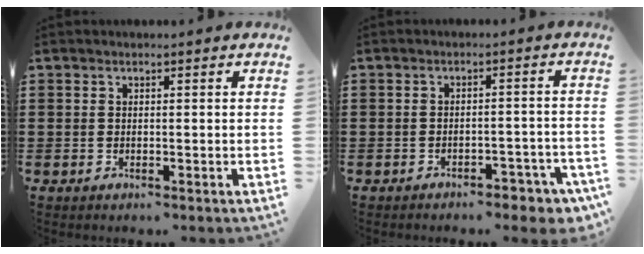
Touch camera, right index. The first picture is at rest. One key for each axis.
{"total": 3.3, "fx": -3.0, "fy": 0.5, "fz": 1.2, "tx": -0.021, "ty": 0.002, "tz": -0.060}